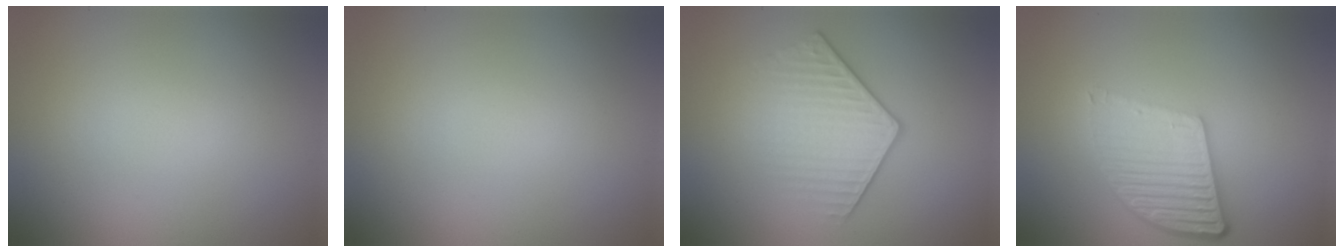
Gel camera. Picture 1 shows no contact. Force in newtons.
{"total": 0.0}
{"total": 3.8, "press": 3.1, "slide": 2.2}
{"total": 5.5, "press": 4.0, "slide": 3.9}